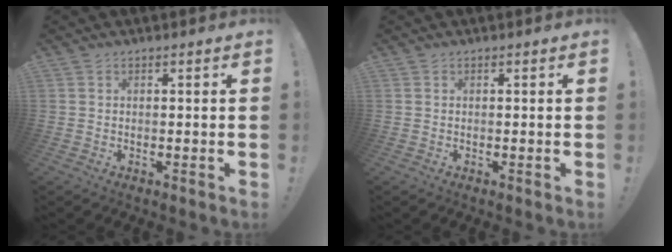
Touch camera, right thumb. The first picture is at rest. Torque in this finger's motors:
{"motor_torque": [-0.02, 0.02, -0.02, 0.02, 0.02]}